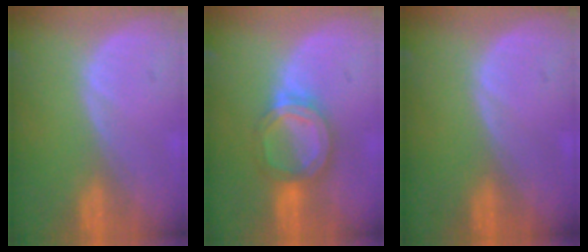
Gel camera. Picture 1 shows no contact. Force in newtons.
{"total": 6.5, "press": 5.8, "slide": 3.0}
{"total": 0.0}